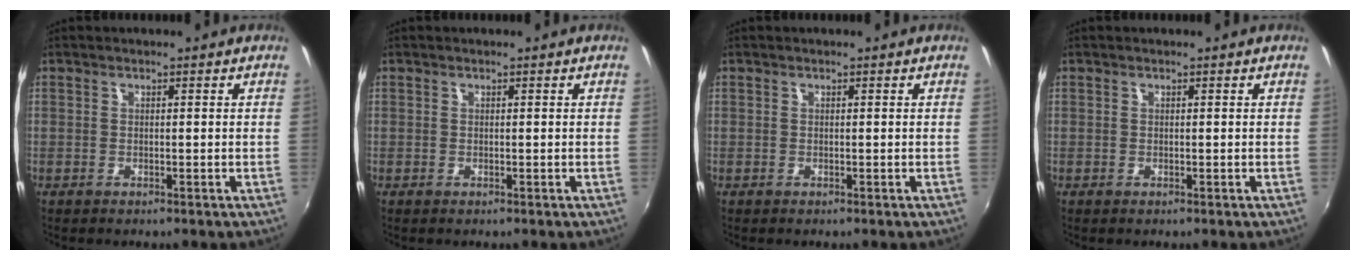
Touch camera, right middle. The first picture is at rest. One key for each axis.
{"total": 0.0}
{"total": 0.0}
{"total": 0.0}